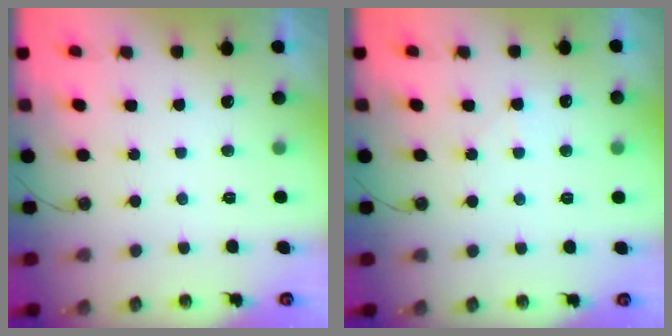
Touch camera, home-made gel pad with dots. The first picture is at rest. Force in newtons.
{"total": 4.3, "press": 4.3, "slide": 0.6}